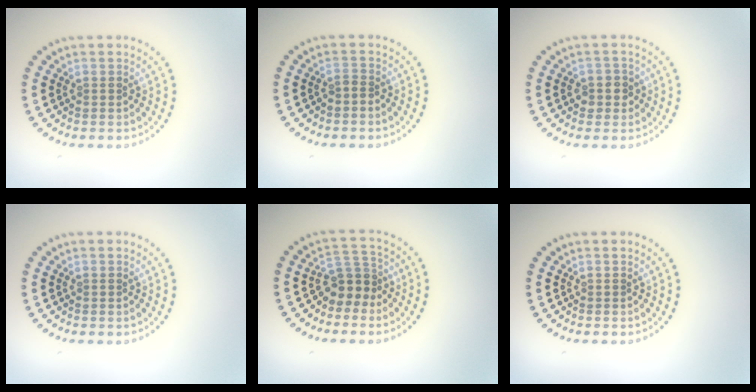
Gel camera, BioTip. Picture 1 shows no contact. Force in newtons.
{"total": 0.5, "press": 0.3, "slide": 0.4}
{"total": 1.7, "press": 1.5, "slide": 0.9}
{"total": 0.0}
{"total": 2.9, "press": 2.3, "slide": 1.8}
{"total": 0.0}